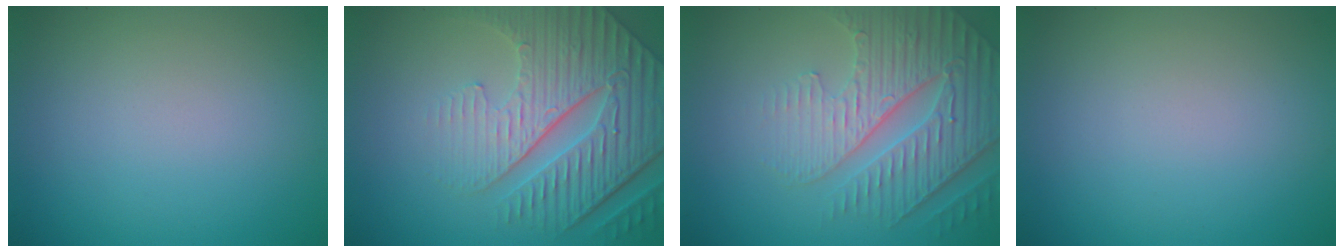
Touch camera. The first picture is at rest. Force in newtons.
{"total": 6.6, "press": 5.5, "slide": 3.7}
{"total": 5.7, "press": 4.9, "slide": 3.0}
{"total": 0.0}